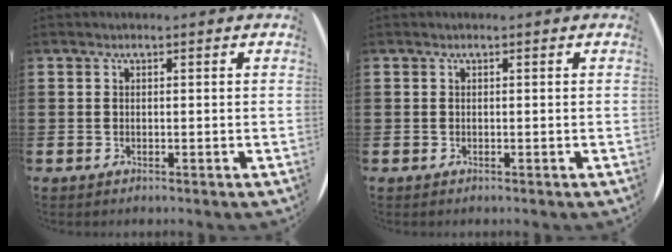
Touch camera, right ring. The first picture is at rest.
{"total": 0.0}